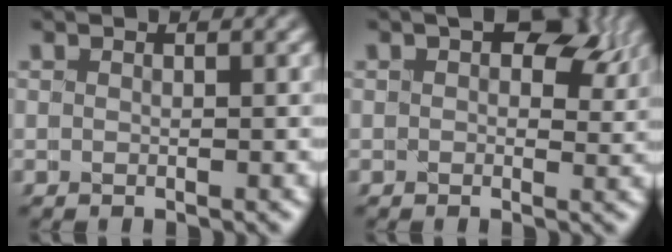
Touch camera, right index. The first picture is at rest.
{"total": 4.0, "force": [2.1, 2.3, 2.4], "torque": [-0.026, 0.011, 0.022]}